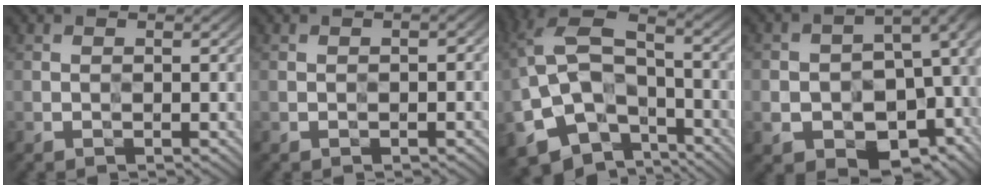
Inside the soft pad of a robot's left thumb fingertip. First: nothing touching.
{"total": 1.3, "force": [-0.3, 0.8, 1.0], "torque": [-0.009, -0.001, -0.004]}
{"total": 15.4, "force": [-6.2, 9.7, 10.2], "torque": [-0.232, -0.024, -0.100]}
{"total": 16.2, "force": [-5.3, 11.2, 10.5], "torque": [-0.168, -0.040, -0.050]}